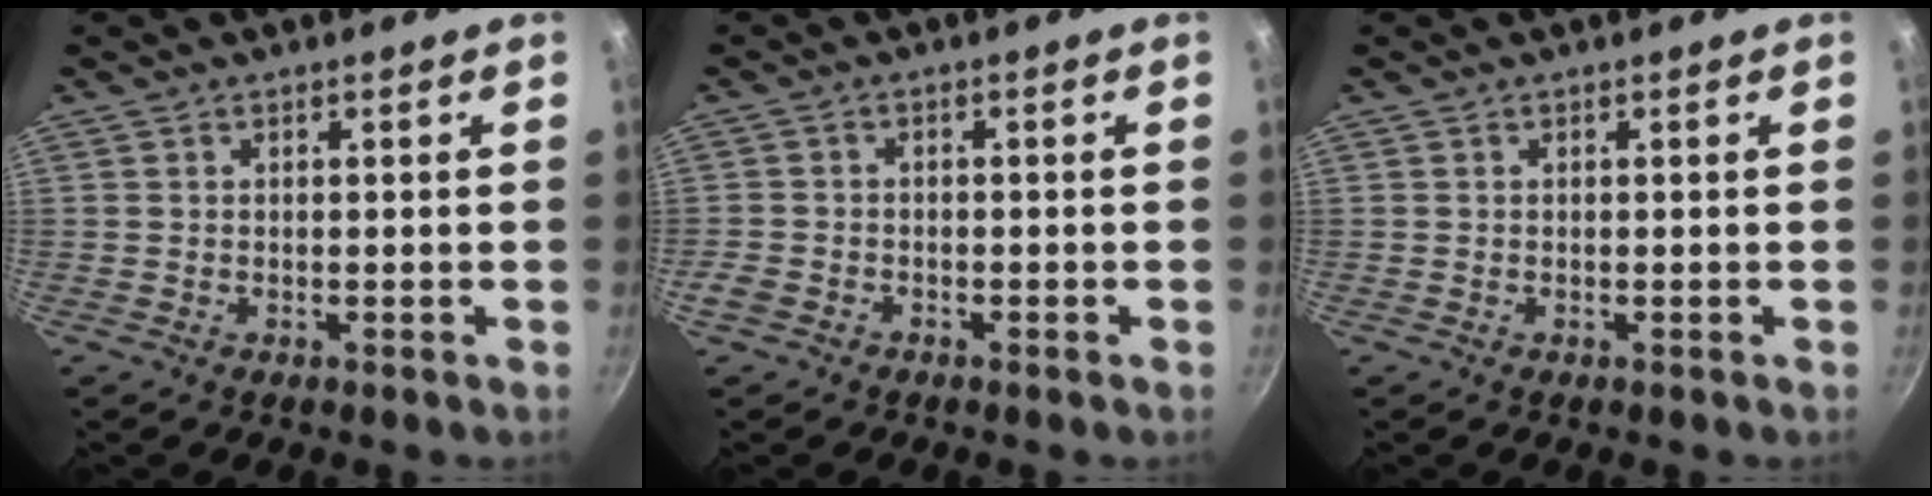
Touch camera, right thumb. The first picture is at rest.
{"total": 2.6, "force": [-1.8, 1.7, 1.0], "torque": [-0.031, 0.014, -0.036]}
{"total": 0.0}